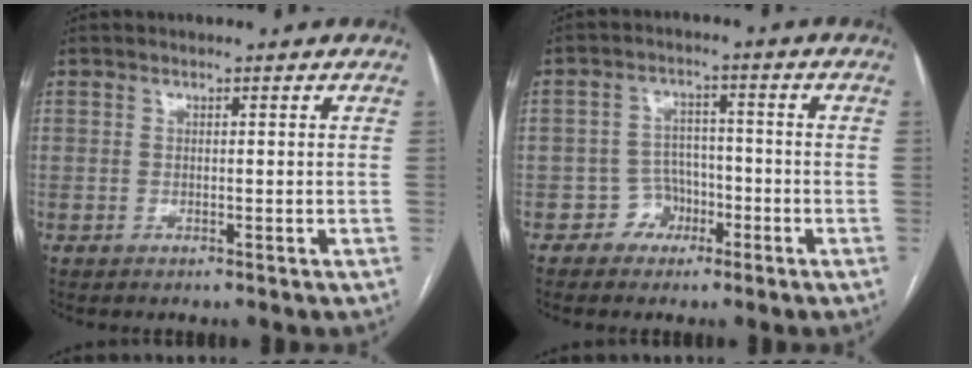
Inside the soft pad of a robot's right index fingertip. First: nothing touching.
{"total": 4.5, "force": [-2.2, 3.9, 0.5], "torque": [0.002, 0.018, -0.036]}